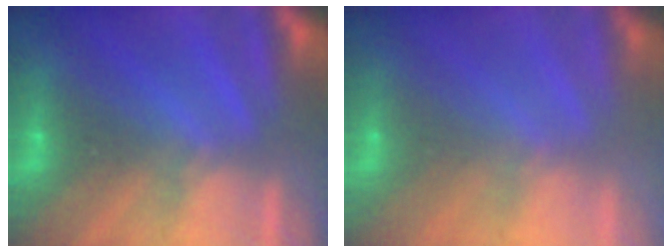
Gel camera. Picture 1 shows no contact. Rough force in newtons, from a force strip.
{"total": 3.0}